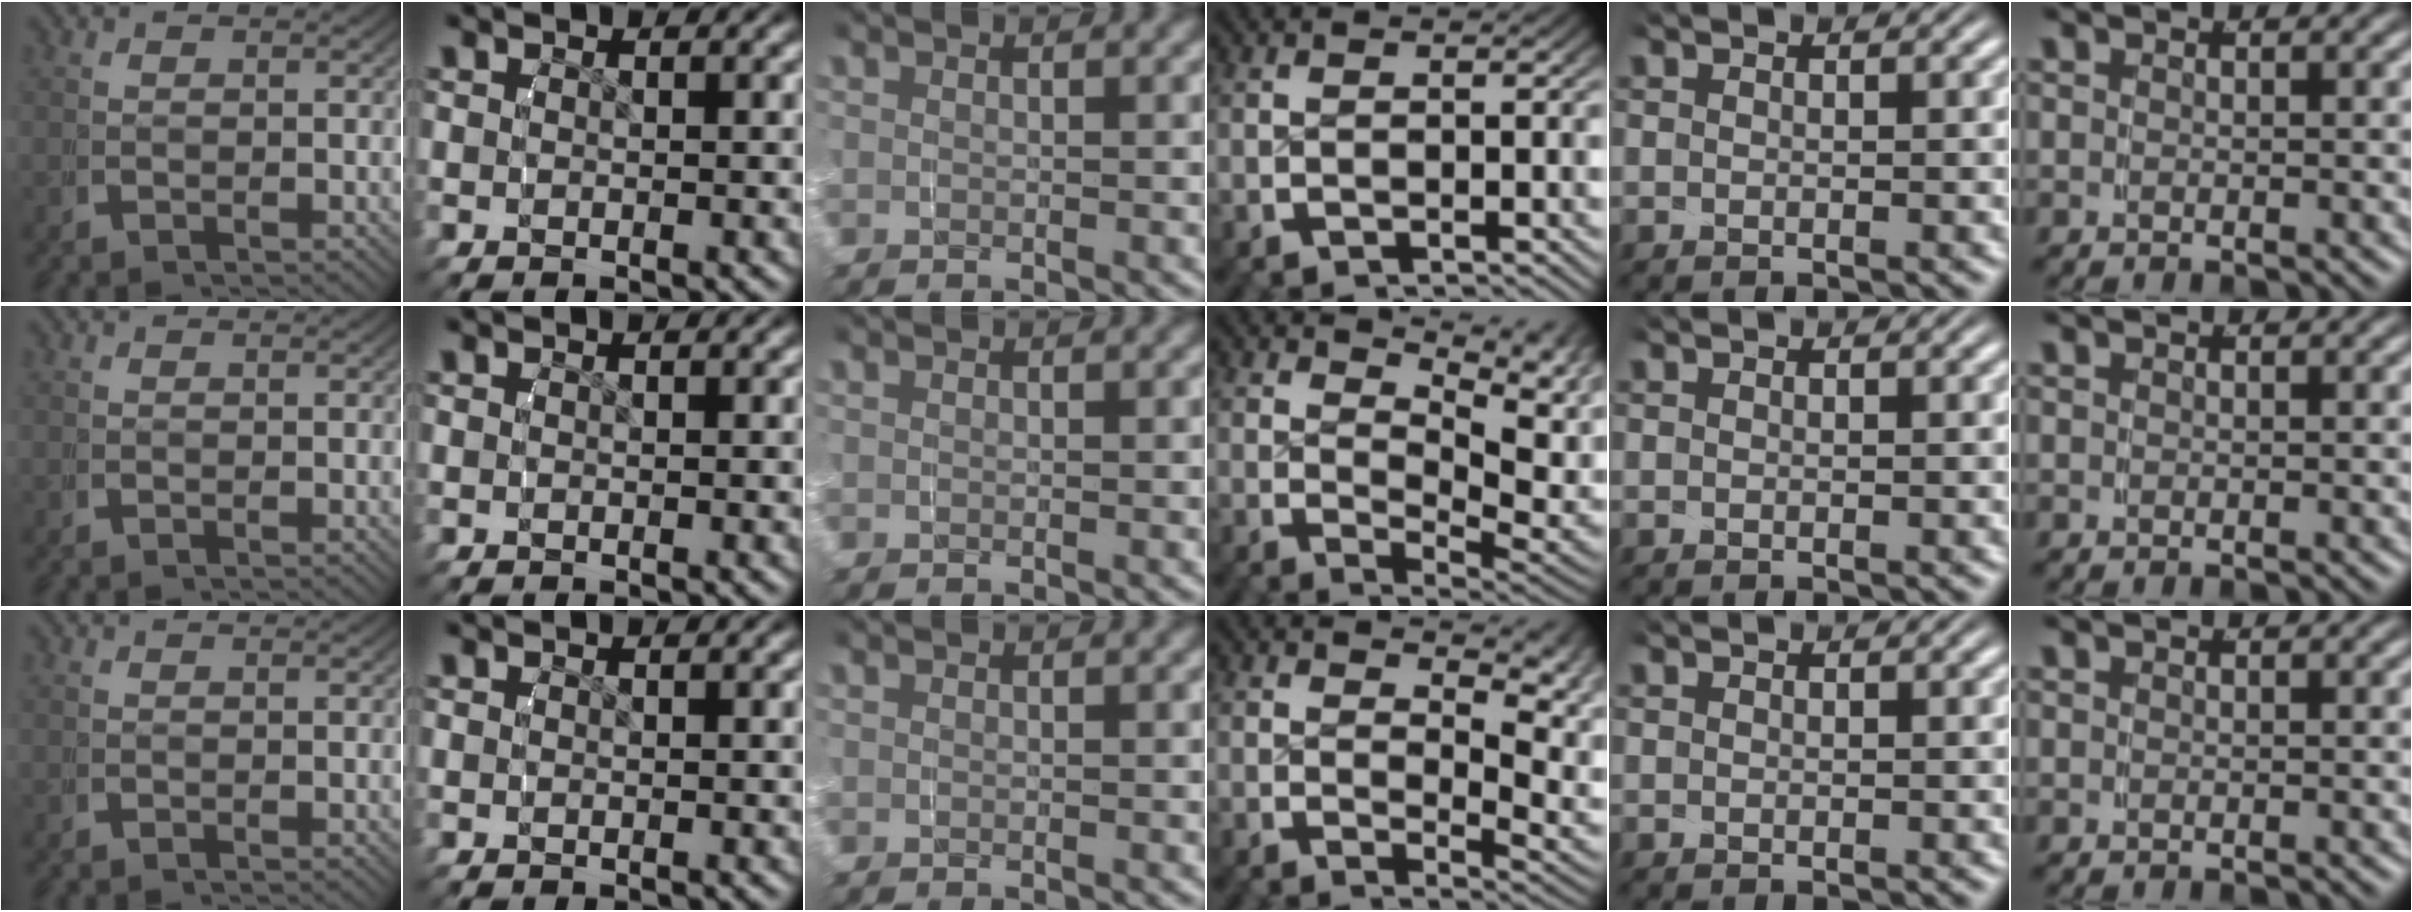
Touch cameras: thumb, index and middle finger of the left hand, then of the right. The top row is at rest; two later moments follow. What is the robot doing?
{"motion": "grasp_and_lifting", "object": "water bottle"}